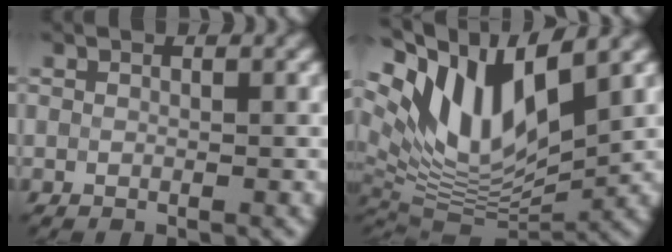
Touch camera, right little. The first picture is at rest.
{"total": 12.1, "force": [5.5, 4.6, 9.7], "torque": [-0.185, 0.007, 0.101]}